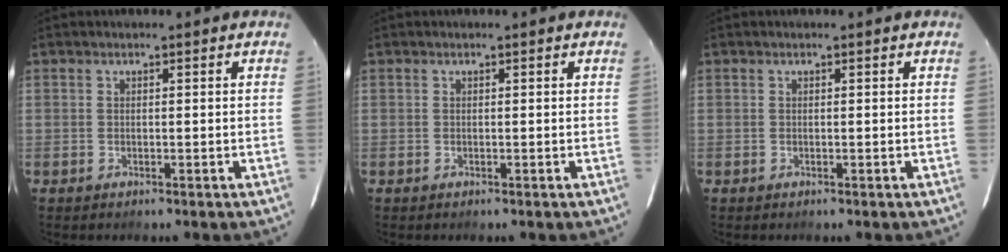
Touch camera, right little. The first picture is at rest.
{"total": 0.0}
{"total": 0.0}